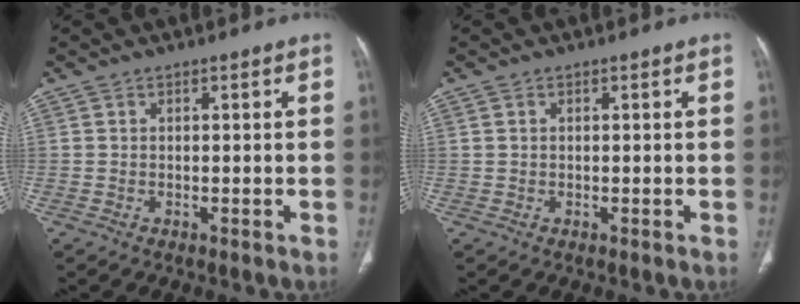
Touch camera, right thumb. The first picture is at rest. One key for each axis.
{"total": 0.0}